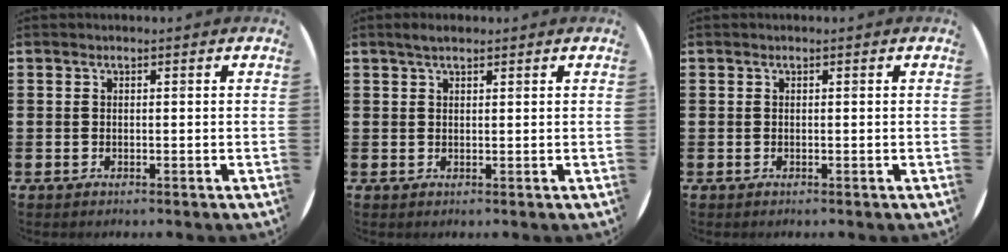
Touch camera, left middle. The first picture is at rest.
{"total": 1.7, "force": [1.3, 0.4, 0.9], "torque": [-0.020, 0.004, 0.024]}
{"total": 0.0}